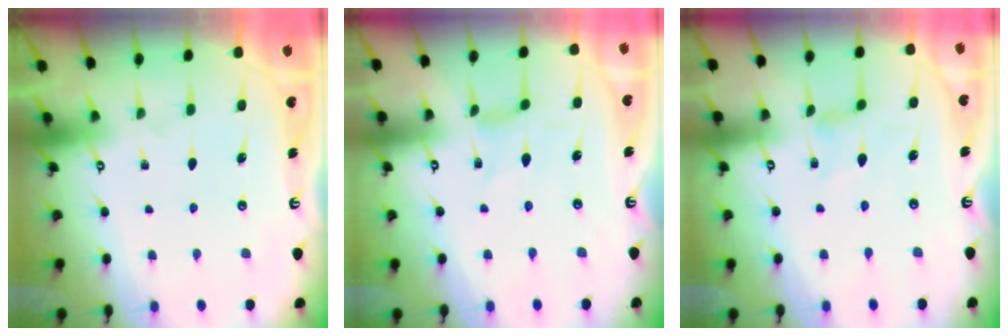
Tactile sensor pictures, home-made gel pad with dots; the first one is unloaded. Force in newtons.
{"total": 0.6, "press": 0.6, "slide": 0.2}
{"total": 1.1, "press": 1.0, "slide": 0.4}